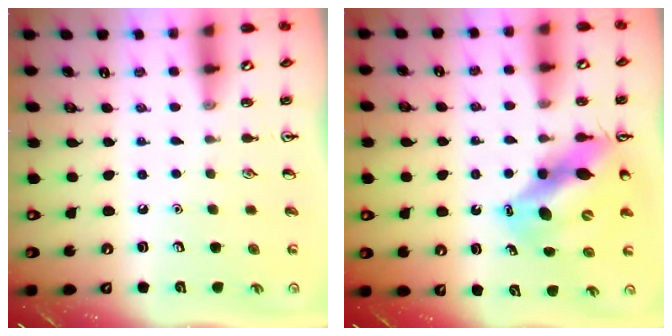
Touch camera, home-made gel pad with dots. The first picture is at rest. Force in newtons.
{"total": 13.8, "press": 13.1, "slide": 4.4}